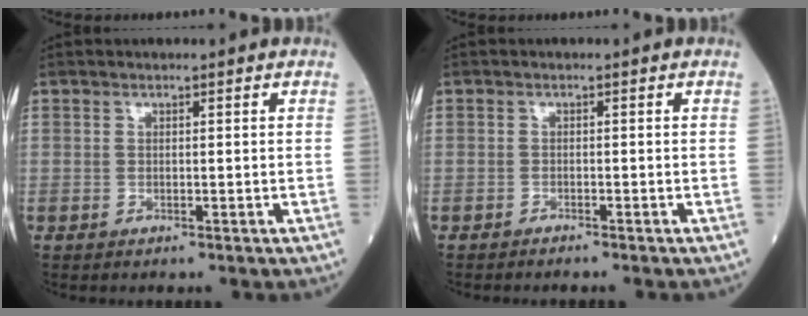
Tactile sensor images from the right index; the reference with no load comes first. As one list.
[{"total": 1.6, "force": [-1.5, -0.1, 0.6], "torque": [-0.007, 0.000, -0.019]}]